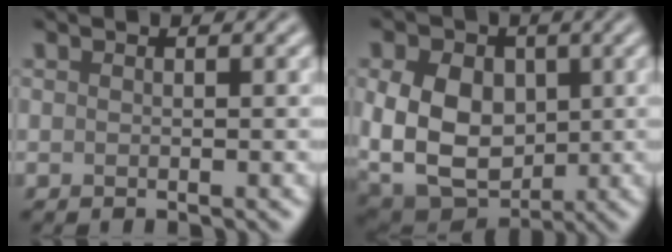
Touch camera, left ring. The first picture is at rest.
{"total": 10.9, "force": [0.6, 8.1, 7.3], "torque": [-0.142, -0.001, 0.010]}